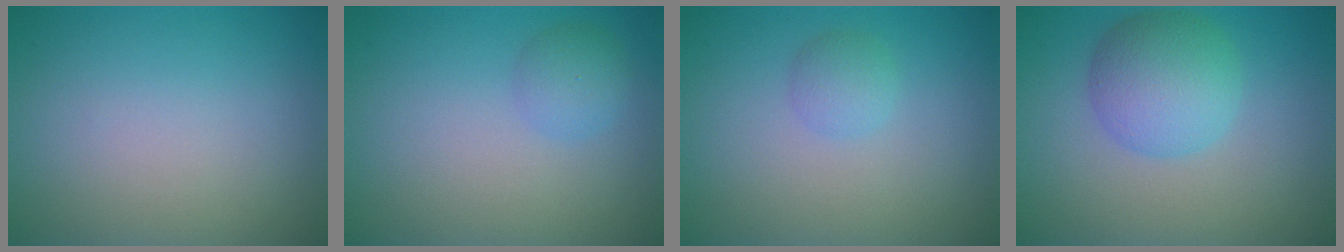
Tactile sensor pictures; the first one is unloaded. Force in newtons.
{"total": 1.9, "press": 1.9, "slide": 0.1}
{"total": 1.5, "press": 1.5, "slide": 0.1}
{"total": 5.1, "press": 5.1, "slide": 0.1}